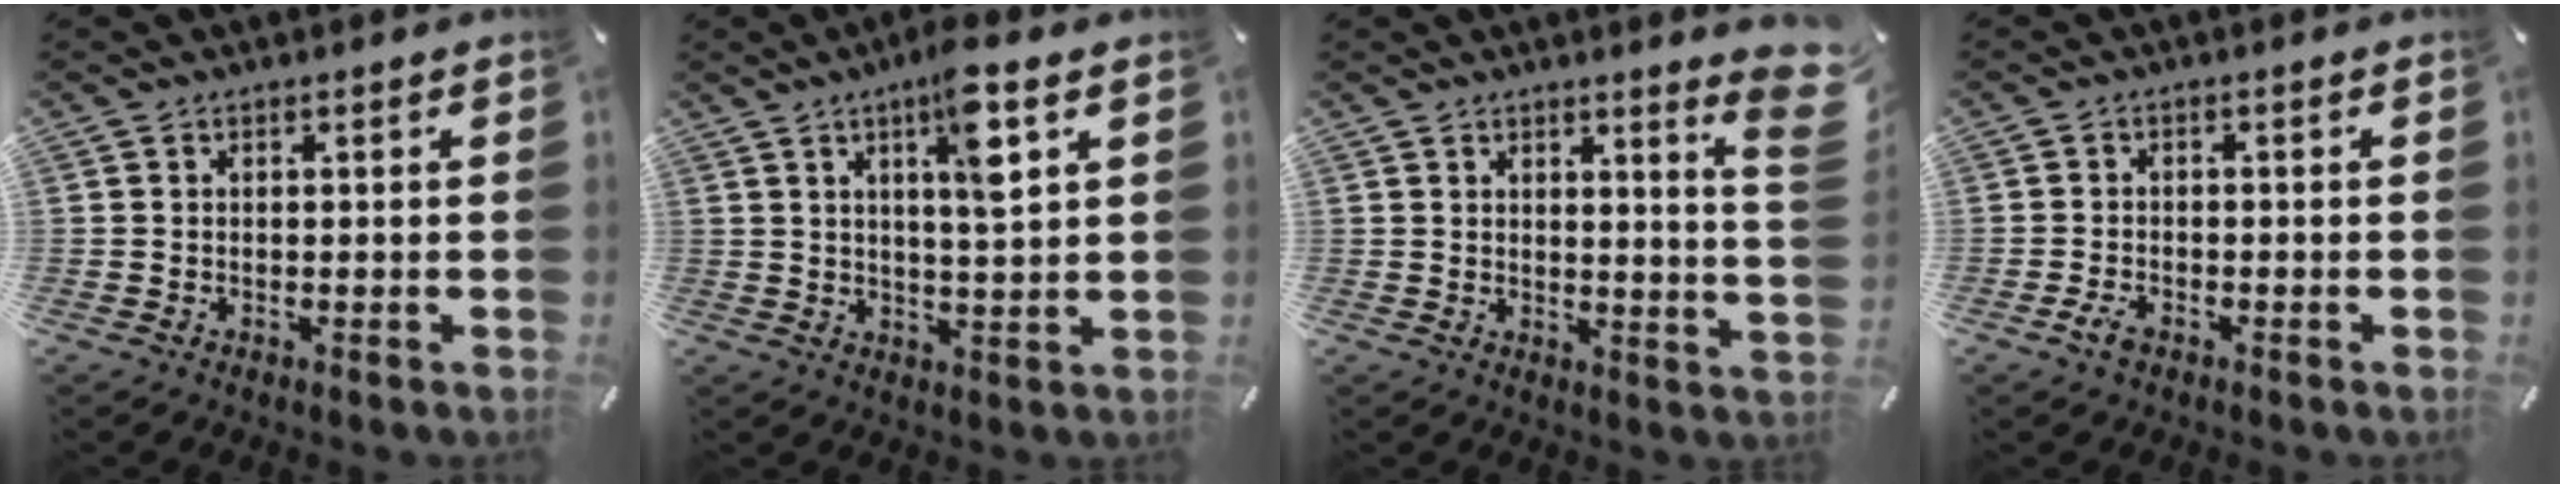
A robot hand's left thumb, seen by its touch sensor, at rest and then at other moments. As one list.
[{"total": 9.4, "force": [4.4, 1.5, 8.2], "torque": [-0.129, -0.018, 0.064]}, {"total": 6.6, "force": [4.5, 0.6, 4.8], "torque": [-0.063, -0.037, 0.072]}, {"total": 2.5, "force": [-1.5, 1.3, 1.5], "torque": [-0.042, 0.000, -0.033]}]